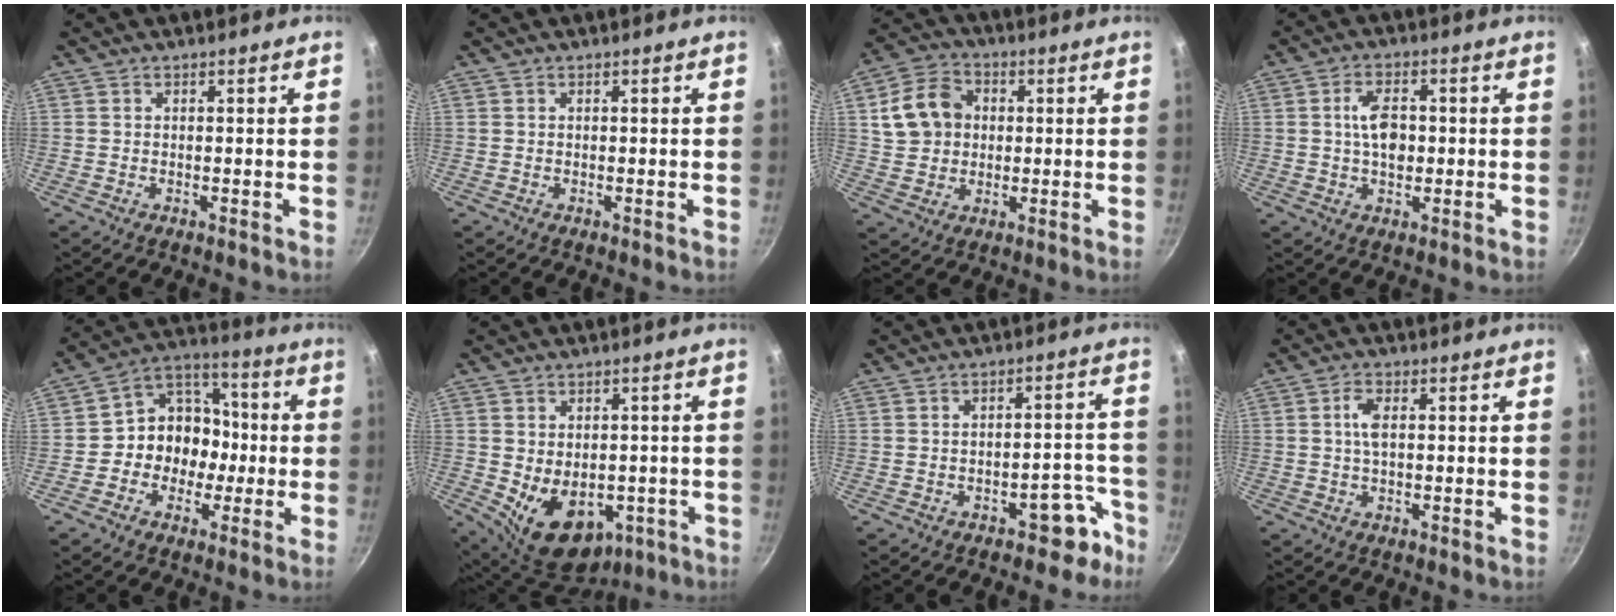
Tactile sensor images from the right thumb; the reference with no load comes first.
{"total": 0.0}
{"total": 11.0, "force": [2.0, 9.0, 6.0], "torque": [-0.086, 0.015, 0.030]}
{"total": 6.7, "force": [0.3, 4.0, 5.4], "torque": [-0.080, 0.007, 0.001]}
{"total": 11.9, "force": [-2.0, 10.2, 5.8], "torque": [-0.036, 0.047, -0.047]}
{"total": 12.9, "force": [-2.9, 8.9, 8.8], "torque": [-0.104, -0.009, -0.013]}
{"total": 6.5, "force": [-4.3, 3.5, 3.4], "torque": [0.003, 0.065, -0.038]}
{"total": 3.4, "force": [0.4, 1.5, 3.0], "torque": [-0.063, 0.007, 0.005]}